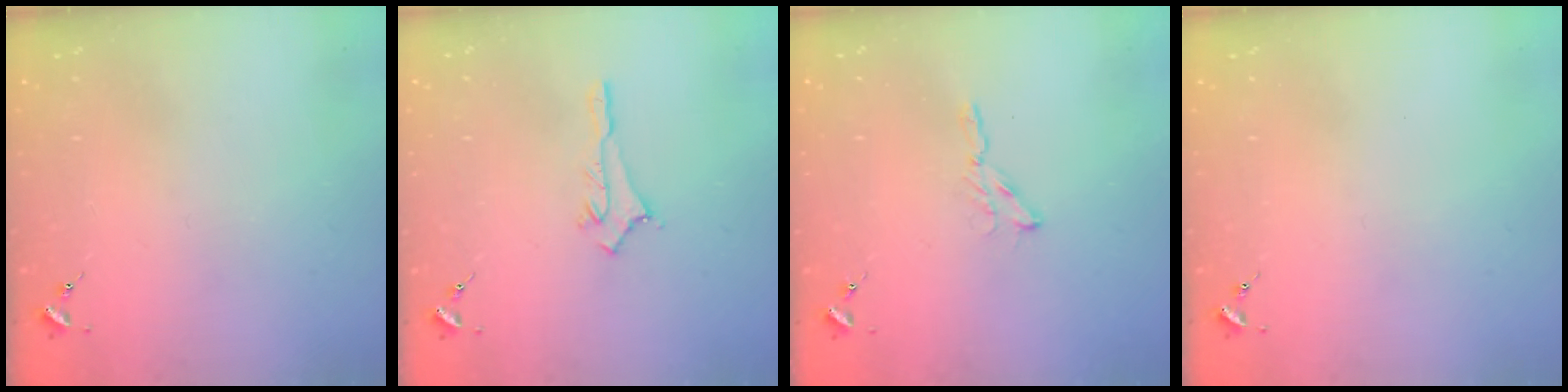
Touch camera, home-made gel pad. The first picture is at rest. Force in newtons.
{"total": 2.9, "press": 2.9, "slide": 0.2}
{"total": 2.9, "press": 2.9, "slide": 0.3}
{"total": 0.0}